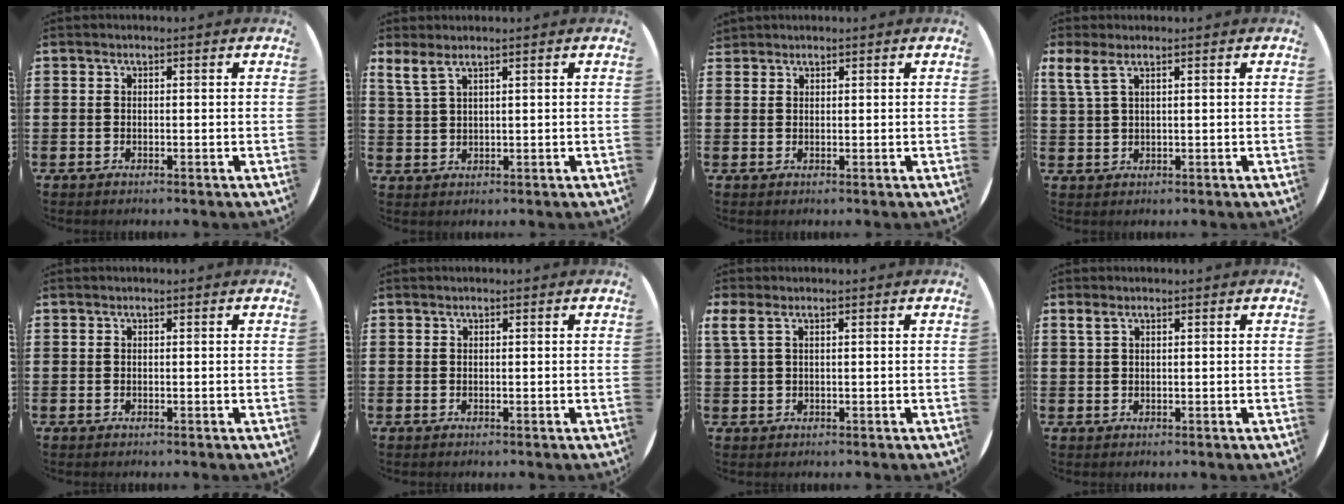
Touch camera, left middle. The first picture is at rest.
{"total": 2.5, "force": [1.9, 0.4, 1.5], "torque": [-0.034, 0.001, 0.036]}
{"total": 0.9, "force": [0.8, 0.2, -0.2], "torque": [0.002, 0.001, 0.017]}
{"total": 2.5, "force": [1.7, 0.5, 1.8], "torque": [-0.041, 0.003, 0.030]}
{"total": 0.0}
{"total": 0.0}
{"total": 1.5, "force": [0.8, 0.3, 1.2], "torque": [-0.027, 0.003, 0.015]}
{"total": 1.0, "force": [0.6, 0.3, 0.7], "torque": [-0.017, 0.002, 0.011]}